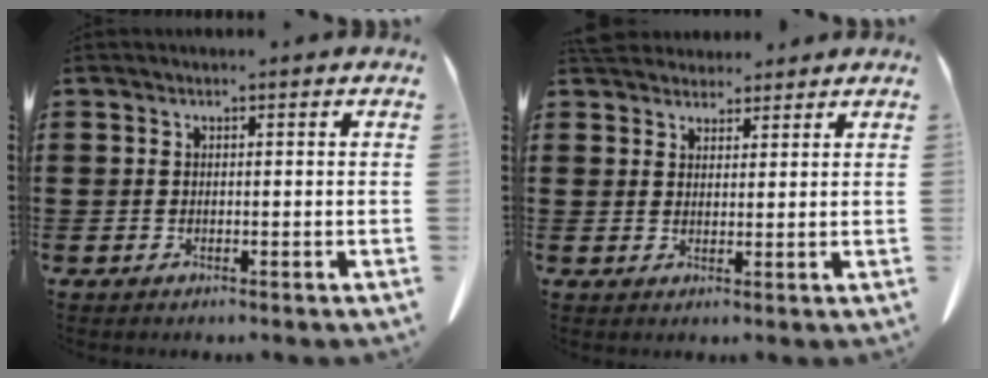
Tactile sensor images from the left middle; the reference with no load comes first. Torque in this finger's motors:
{"motor_torque": [1.20, -0.35, 0.29, 0.06]}